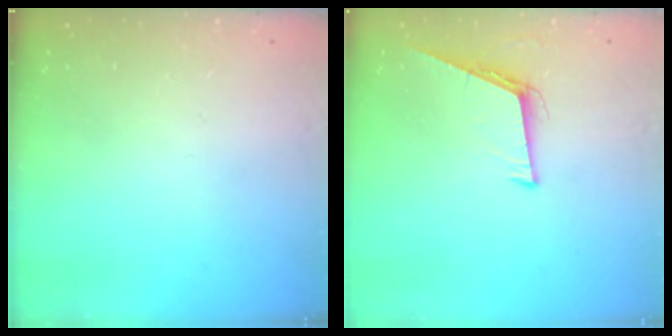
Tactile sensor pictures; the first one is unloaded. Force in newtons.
{"total": 5.7, "press": 5.1, "slide": 2.6}